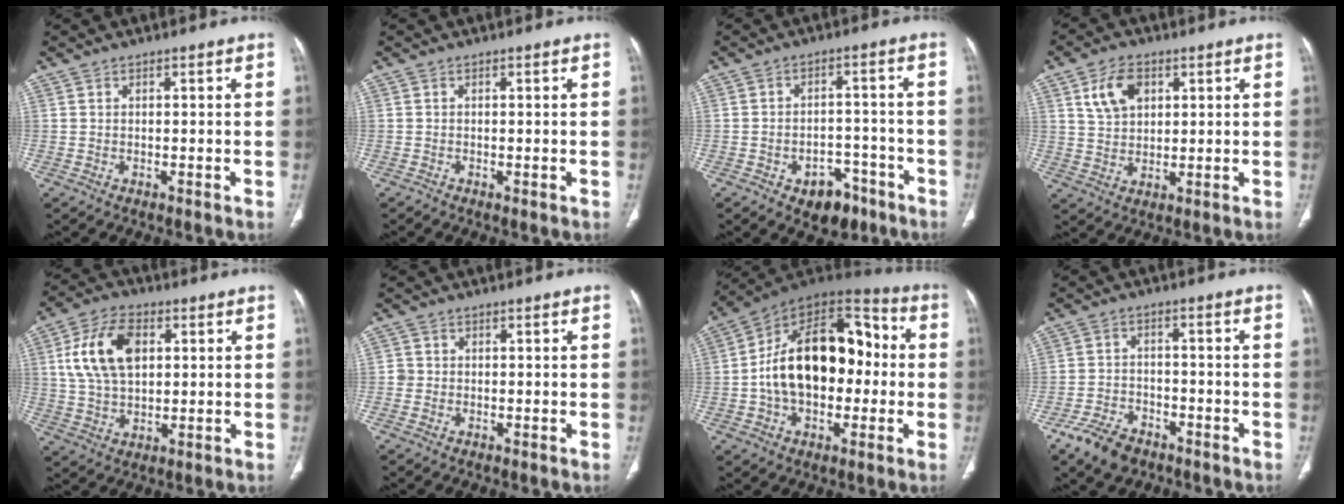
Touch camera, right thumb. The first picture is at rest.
{"total": 0.6, "force": [-0.3, 0.2, 0.5], "torque": [-0.007, -0.002, -0.005]}
{"total": 8.2, "force": [-4.7, 5.4, 4.0], "torque": [-0.027, 0.042, -0.061]}
{"total": 7.7, "force": [3.1, 5.1, 4.8], "torque": [-0.072, -0.008, 0.062]}
{"total": 13.3, "force": [3.3, 8.2, 10.0], "torque": [-0.180, 0.005, 0.061]}
{"total": 1.4, "force": [-0.2, 1.3, 0.2], "torque": [0.005, 0.006, -0.005]}
{"total": 23.0, "force": [-0.6, 14.5, 17.9], "torque": [-0.270, 0.046, -0.010]}
{"total": 7.7, "force": [-5.3, 4.4, 3.5], "torque": [-0.061, 0.021, -0.093]}